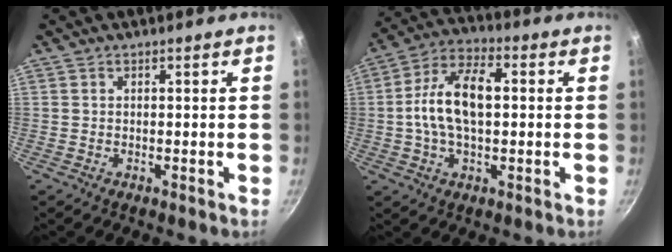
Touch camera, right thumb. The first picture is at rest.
{"total": 13.0, "force": [0.6, 7.1, 10.9], "torque": [-0.187, 0.031, -0.002]}